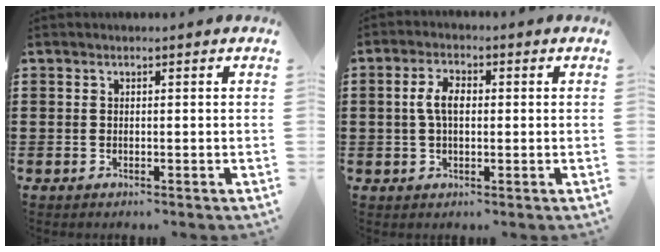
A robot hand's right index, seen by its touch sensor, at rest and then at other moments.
{"total": 4.5, "force": [0.3, 2.3, 3.8], "torque": [-0.085, 0.007, 0.001]}